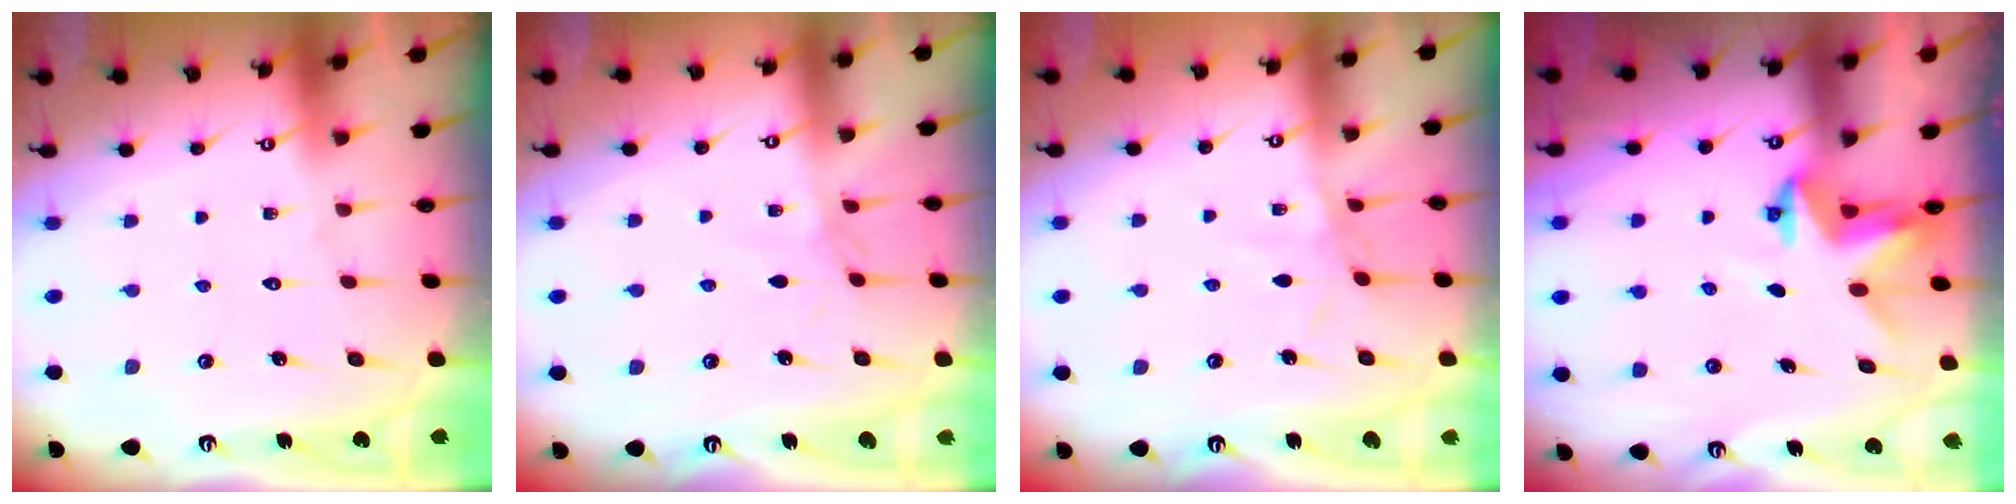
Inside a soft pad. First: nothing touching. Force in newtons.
{"total": 1.8, "press": 1.8, "slide": 0.3}
{"total": 3.1, "press": 3.1, "slide": 0.4}
{"total": 3.1, "press": 3.1, "slide": 0.2}